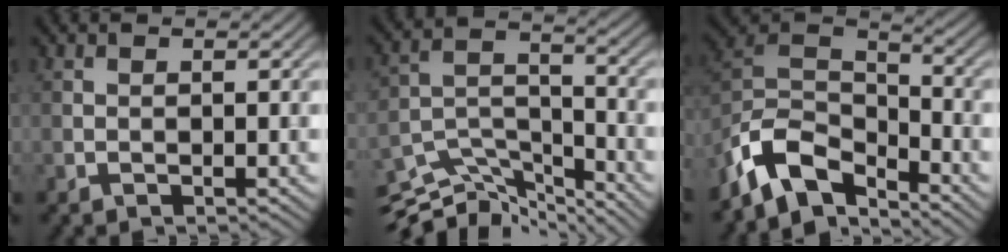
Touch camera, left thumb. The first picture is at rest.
{"total": 10.8, "force": [-9.2, 3.7, 4.2], "torque": [-0.095, -0.004, -0.160]}
{"total": 10.7, "force": [-7.6, 4.8, 5.9], "torque": [-0.122, -0.002, -0.166]}